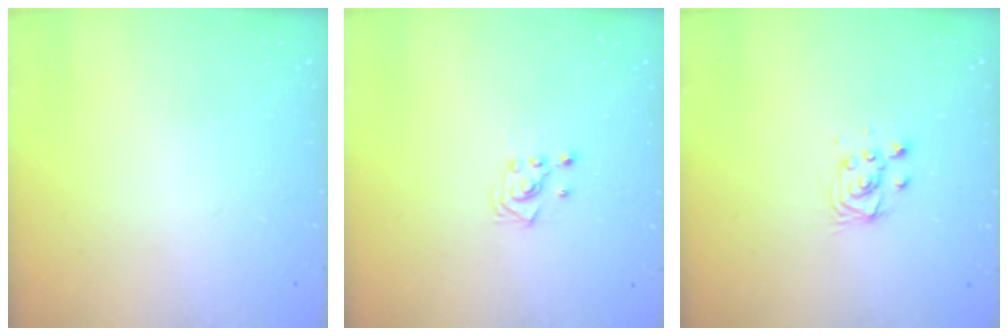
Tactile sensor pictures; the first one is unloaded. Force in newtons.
{"total": 3.2, "press": 3.2, "slide": 0.4}
{"total": 3.7, "press": 3.7, "slide": 0.3}